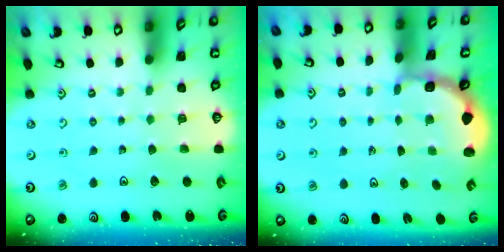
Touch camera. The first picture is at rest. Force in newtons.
{"total": 2.0, "press": 1.6, "slide": 1.1}